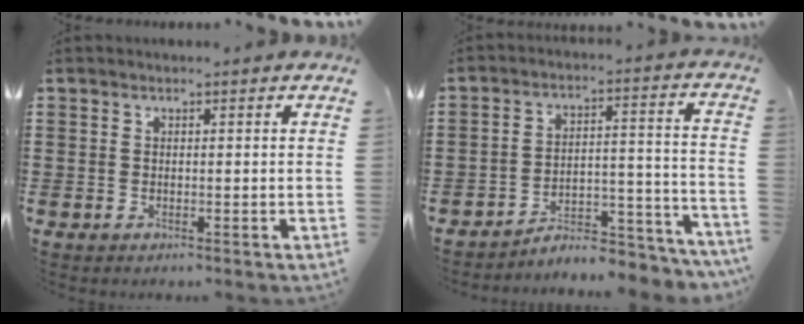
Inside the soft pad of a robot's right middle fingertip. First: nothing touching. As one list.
[{"total": 6.1, "force": [-5.9, 0.9, 1.4], "torque": [-0.018, 0.008, -0.117]}]